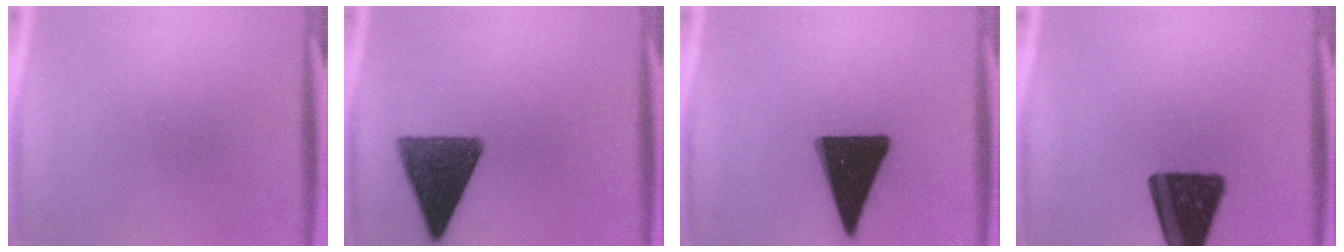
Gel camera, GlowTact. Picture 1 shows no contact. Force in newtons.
{"total": 13.5}
{"total": 18.5}
{"total": 17.8}